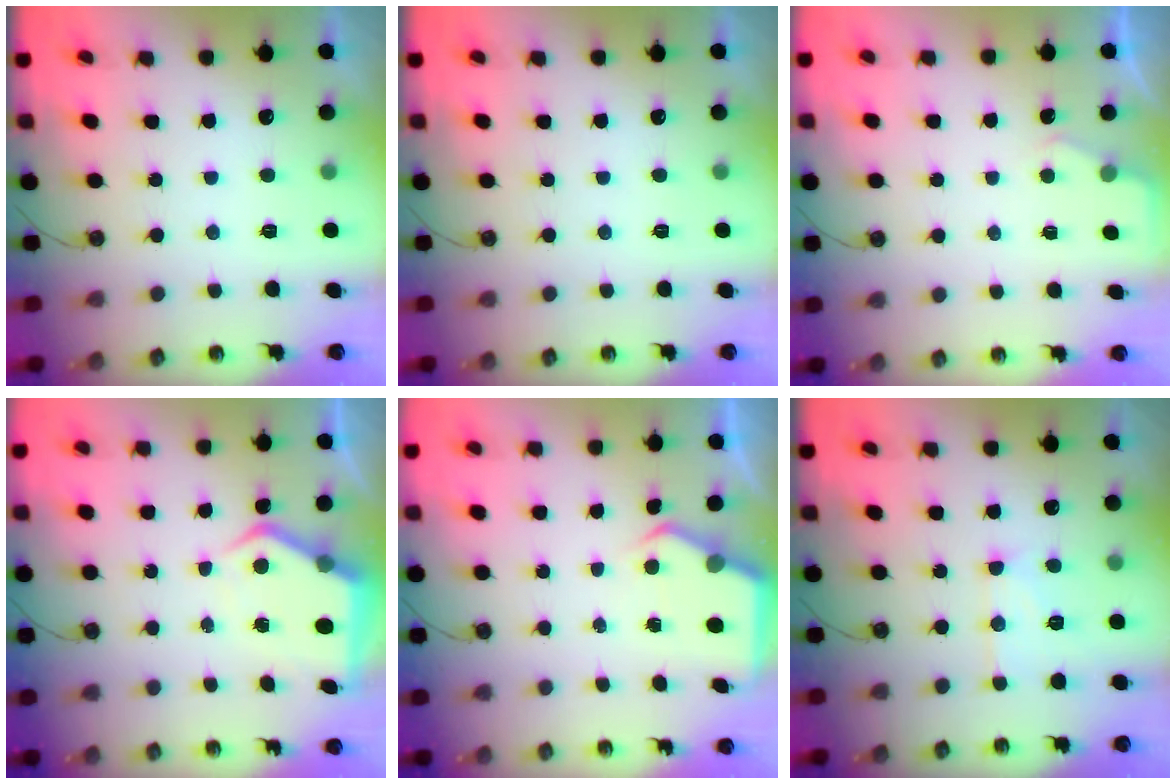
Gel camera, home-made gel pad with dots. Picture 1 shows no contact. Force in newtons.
{"total": 0.0}
{"total": 3.1, "press": 3.0, "slide": 0.5}
{"total": 6.4, "press": 6.4, "slide": 0.4}
{"total": 4.5, "press": 4.5, "slide": 0.3}
{"total": 9.7, "press": 9.7, "slide": 0.8}